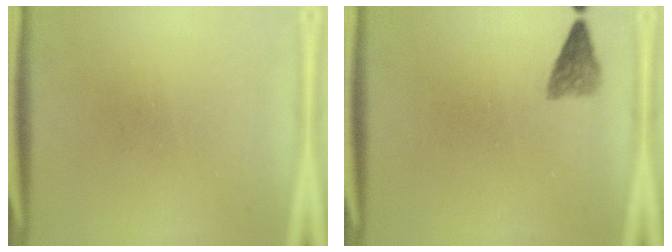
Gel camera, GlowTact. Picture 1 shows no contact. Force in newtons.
{"total": 2.3}